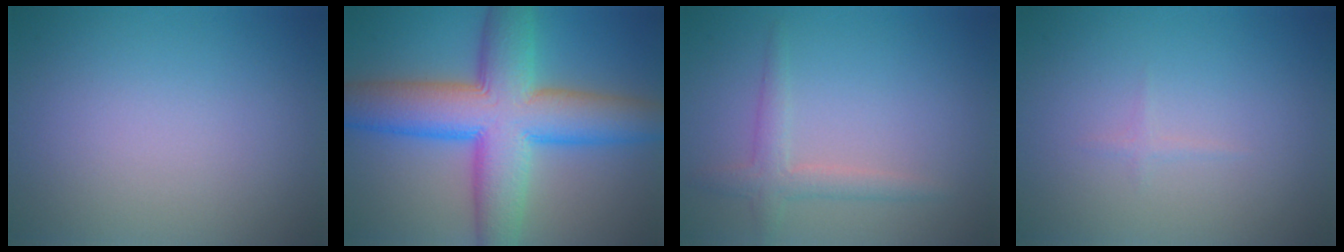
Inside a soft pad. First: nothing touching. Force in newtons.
{"total": 12.1, "press": 12.1, "slide": 0.4}
{"total": 2.3, "press": 2.3, "slide": 0.1}
{"total": 0.5, "press": 0.5, "slide": 0.0}